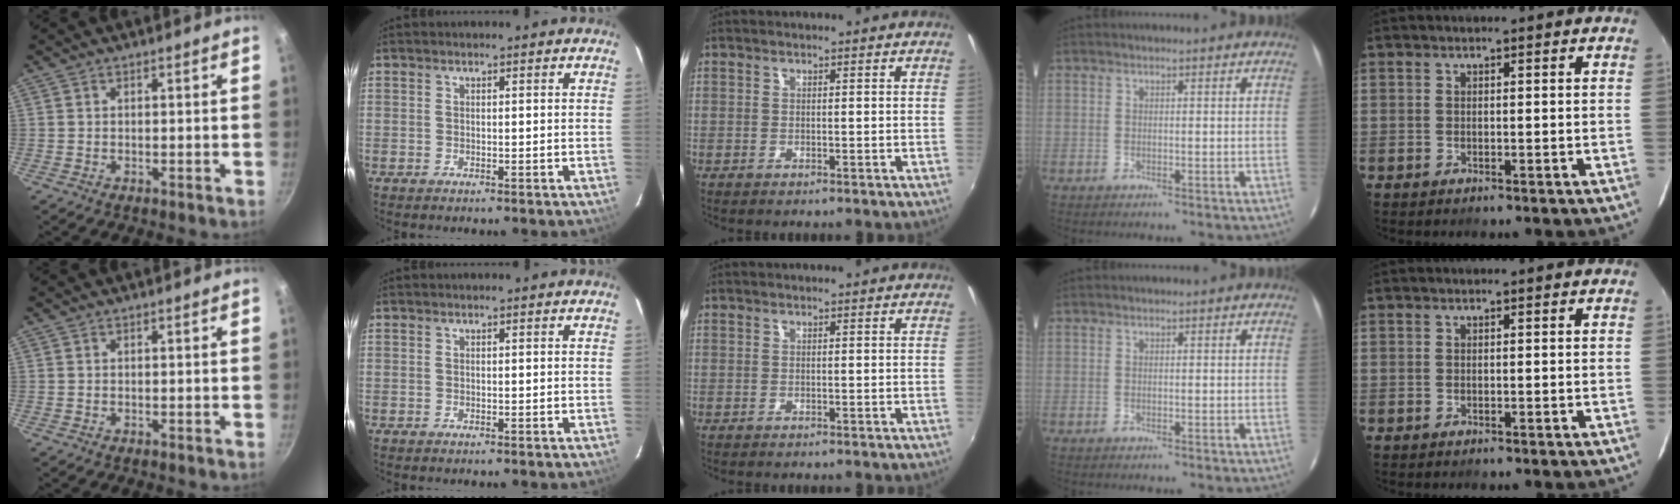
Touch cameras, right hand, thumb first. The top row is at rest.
{}